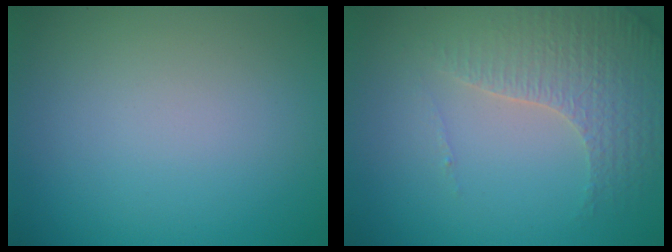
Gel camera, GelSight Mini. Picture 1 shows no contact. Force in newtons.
{"total": 4.4, "press": 3.3, "slide": 2.9}